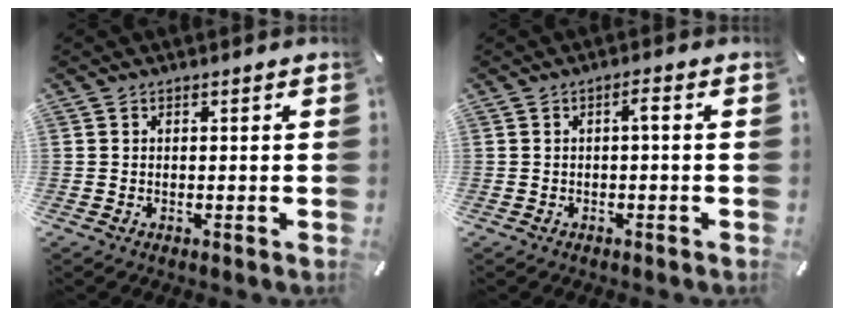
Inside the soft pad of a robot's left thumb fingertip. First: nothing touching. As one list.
[{"total": 2.1, "force": [-0.3, 0.2, 2.1], "torque": [-0.040, 0.004, -0.008]}]